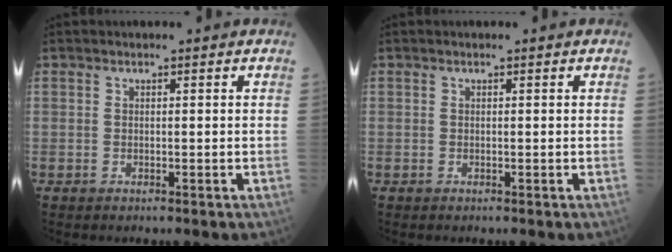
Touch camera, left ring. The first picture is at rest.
{"total": 0.0}